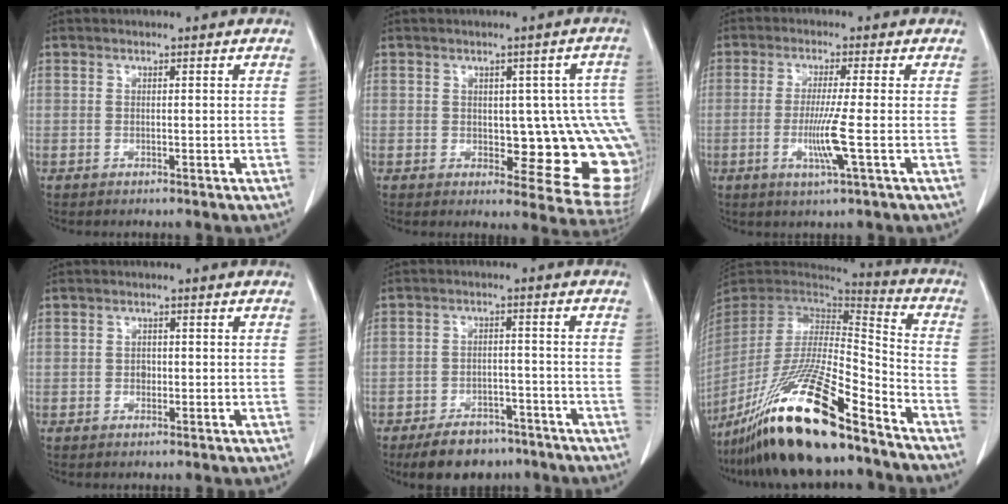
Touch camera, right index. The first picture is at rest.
{"total": 12.8, "force": [-0.8, 4.9, 11.7], "torque": [-0.096, 0.009, 0.001]}
{"total": 6.1, "force": [-1.4, -1.0, 5.8], "torque": [-0.114, -0.018, -0.032]}
{"total": 1.1, "force": [-0.2, 0.9, 0.6], "torque": [-0.009, 0.003, -0.004]}
{"total": 8.6, "force": [-6.6, 4.4, 3.1], "torque": [-0.049, 0.003, -0.100]}
{"total": 24.0, "force": [-17.0, 2.5, 16.8], "torque": [-0.316, -0.047, -0.306]}